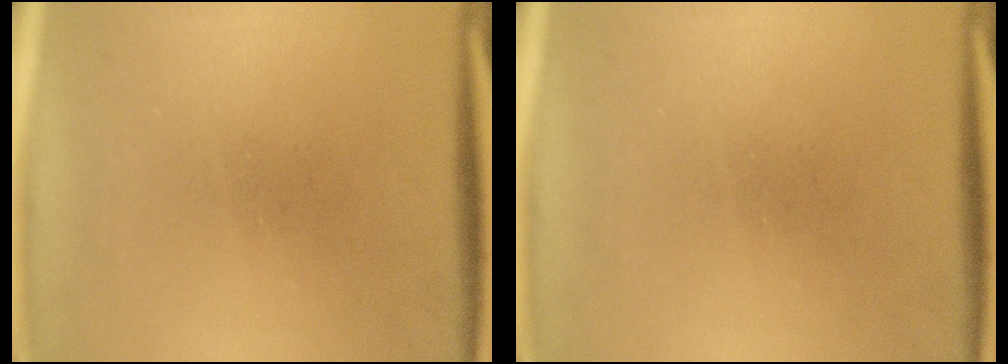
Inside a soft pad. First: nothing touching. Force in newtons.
{"total": 0.0}